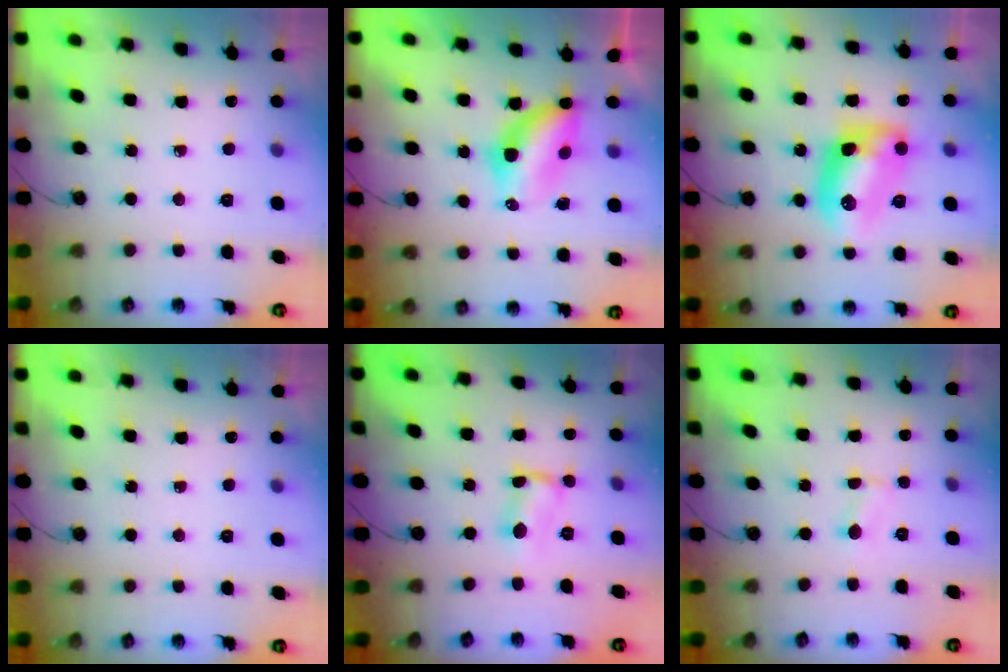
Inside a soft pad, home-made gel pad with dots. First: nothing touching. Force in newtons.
{"total": 6.3, "press": 6.2, "slide": 0.5}
{"total": 12.2, "press": 11.7, "slide": 3.6}
{"total": 0.0}
{"total": 2.9, "press": 1.4, "slide": 2.5}
{"total": 1.1, "press": 1.0, "slide": 0.3}